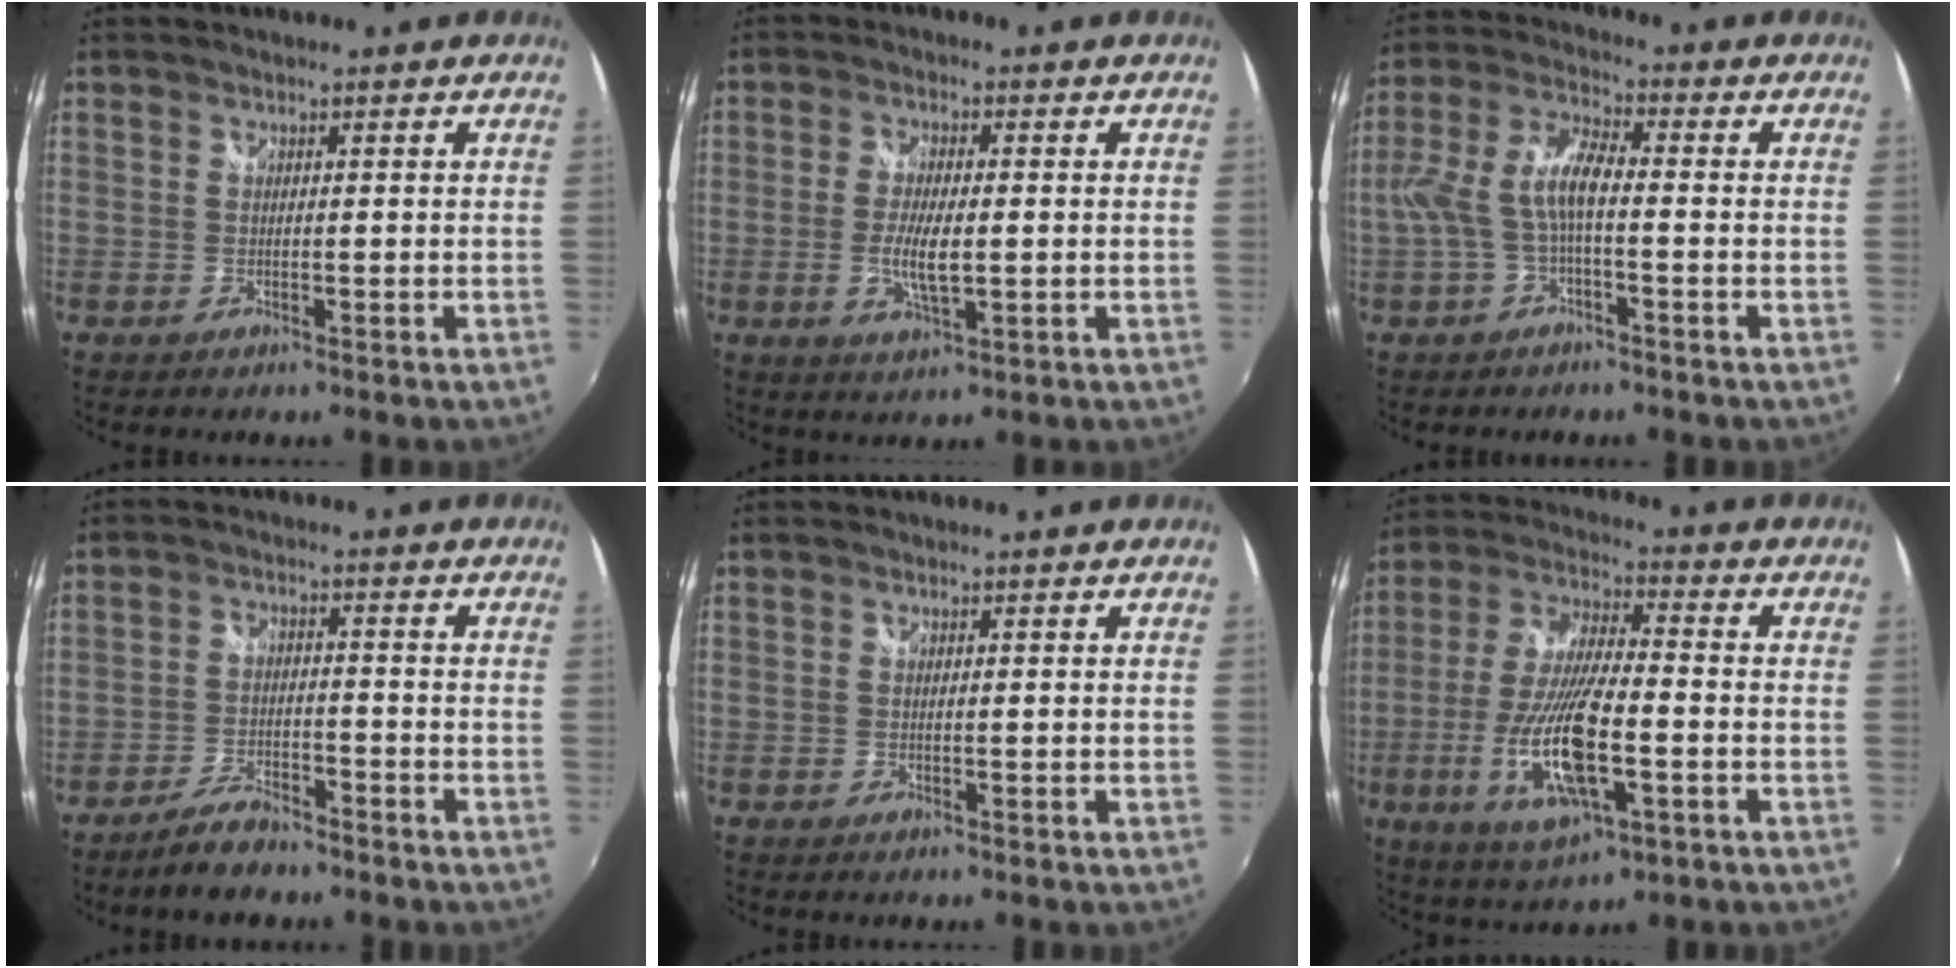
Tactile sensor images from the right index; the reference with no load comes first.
{"total": 6.0, "force": [-0.9, 1.8, 5.7], "torque": [-0.113, -0.009, -0.015]}
{"total": 8.0, "force": [-1.8, 2.3, 7.4], "torque": [-0.165, 0.010, -0.031]}
{"total": 5.8, "force": [-4.8, 1.7, 2.7], "torque": [-0.074, -0.001, -0.088]}
{"total": 0.0}
{"total": 17.2, "force": [-5.1, 5.0, 15.7], "torque": [-0.325, -0.021, -0.091]}